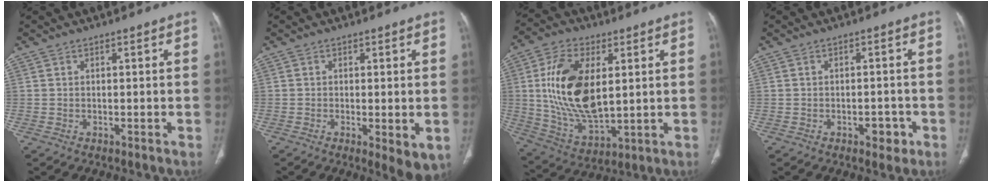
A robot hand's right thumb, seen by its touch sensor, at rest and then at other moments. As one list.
[{"total": 5.6, "force": [-1.3, 1.9, 5.1], "torque": [-0.074, -0.017, -0.017]}, {"total": 18.0, "force": [3.1, 9.5, 15.0], "torque": [-0.276, -0.015, 0.067]}, {"total": 3.2, "force": [-1.5, 1.9, 2.1], "torque": [-0.014, 0.008, -0.017]}]